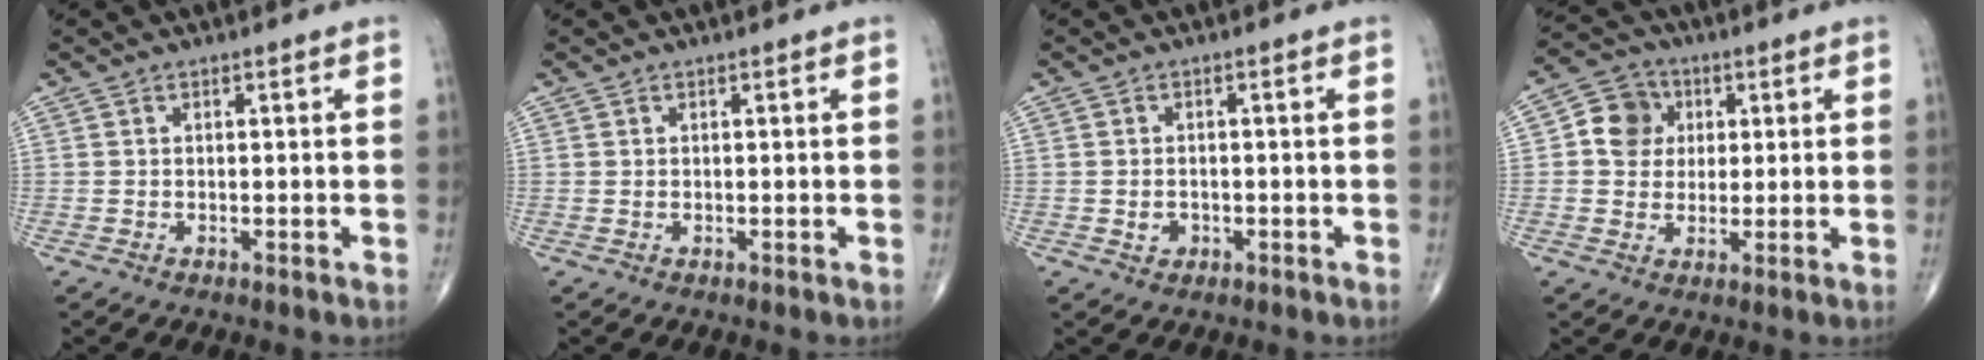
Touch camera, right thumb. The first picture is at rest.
{"total": 0.0}
{"total": 1.9, "force": [-0.5, 1.6, 0.8], "torque": [-0.004, 0.005, -0.002]}
{"total": 7.7, "force": [1.4, 6.9, 3.1], "torque": [-0.028, 0.005, 0.016]}